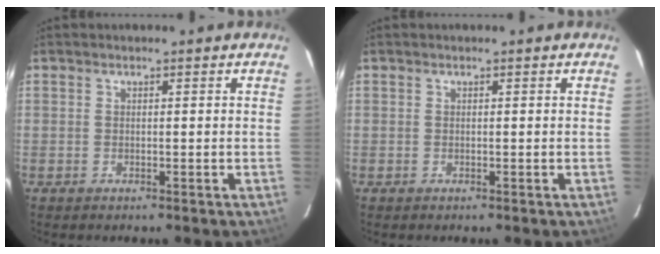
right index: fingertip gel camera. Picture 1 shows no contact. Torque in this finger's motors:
{"motor_torque": [0.00, 0.00, 0.00, 0.00]}